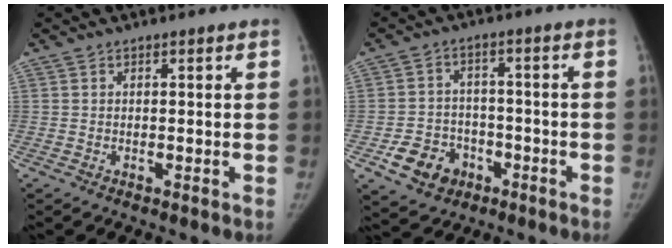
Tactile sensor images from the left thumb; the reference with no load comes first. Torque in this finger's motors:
{"motor_torque": [-1.00, 1.14, 0.31, -0.22, 0.18]}